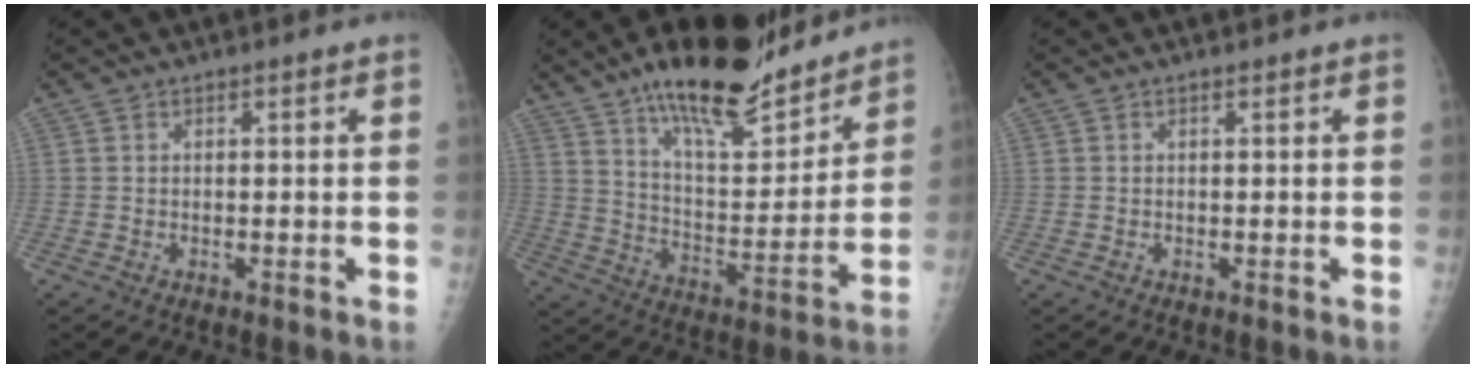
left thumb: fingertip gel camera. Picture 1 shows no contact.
{"total": 21.2, "force": [16.1, 6.7, 12.1], "torque": [-0.147, -0.087, 0.261]}
{"total": 0.0}